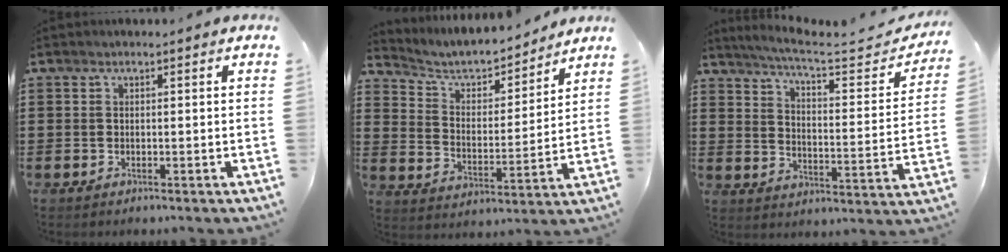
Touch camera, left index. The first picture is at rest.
{"total": 5.1, "force": [4.5, 1.7, 1.5], "torque": [-0.057, -0.030, 0.071]}
{"total": 5.8, "force": [4.8, 0.1, 3.3], "torque": [-0.085, -0.033, 0.075]}